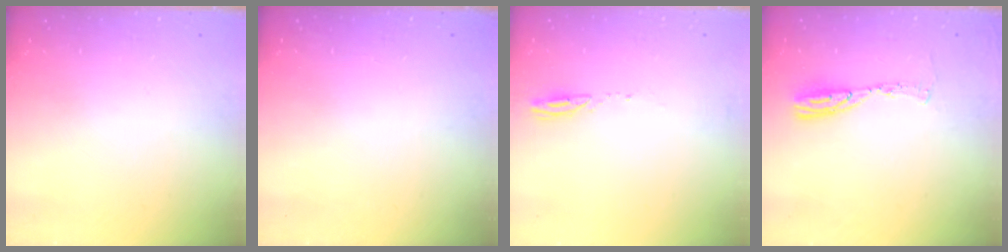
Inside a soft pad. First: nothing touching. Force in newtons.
{"total": 0.0}
{"total": 2.4, "press": 2.4, "slide": 0.3}
{"total": 8.2, "press": 8.1, "slide": 0.7}